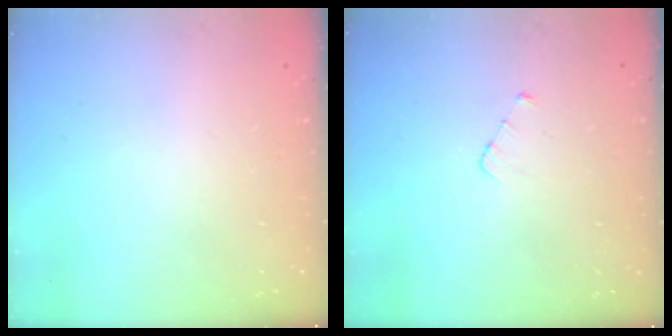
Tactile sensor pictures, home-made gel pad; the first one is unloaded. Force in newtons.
{"total": 3.0, "press": 3.0, "slide": 0.3}